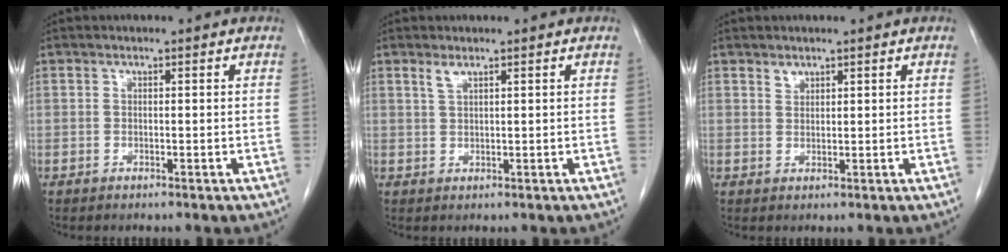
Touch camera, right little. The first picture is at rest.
{"total": 1.4, "force": [1.0, 0.2, 1.0], "torque": [-0.024, 0.002, 0.023]}
{"total": 1.1, "force": [0.9, 0.5, 0.2], "torque": [-0.002, -0.002, 0.017]}